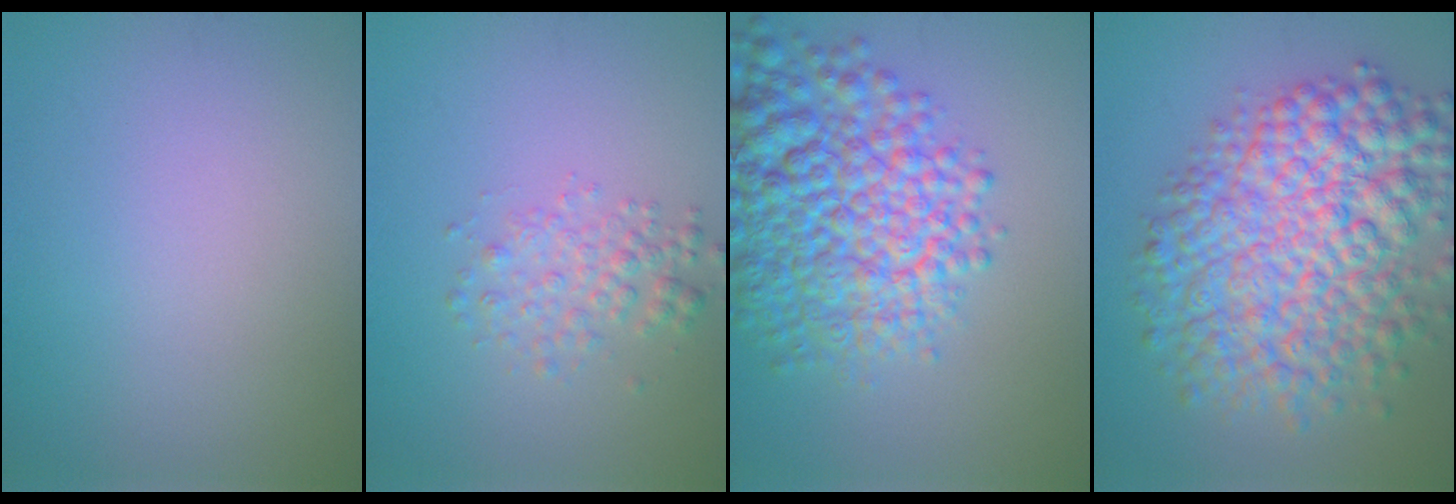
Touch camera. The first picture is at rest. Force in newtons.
{"total": 2.4, "press": 2.4, "slide": 0.1}
{"total": 9.7, "press": 9.7, "slide": 0.4}
{"total": 10.8, "press": 10.8, "slide": 0.2}